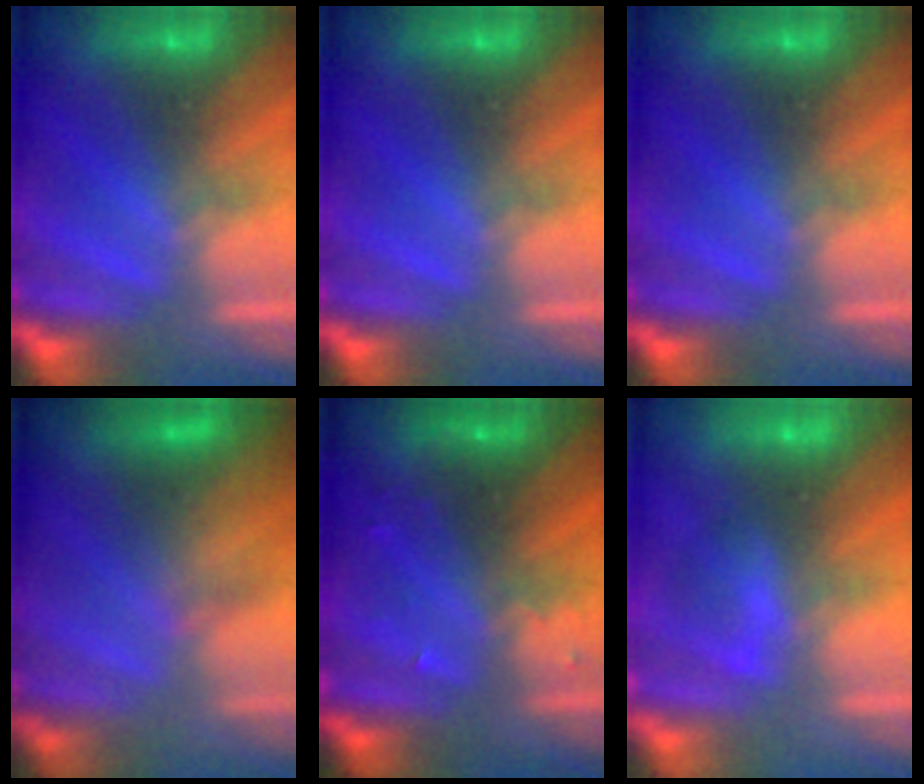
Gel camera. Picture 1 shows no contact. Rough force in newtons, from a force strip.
{"total": 0.0}
{"total": 0.0}
{"total": 3.4}
{"total": 2.9}
{"total": 2.1}